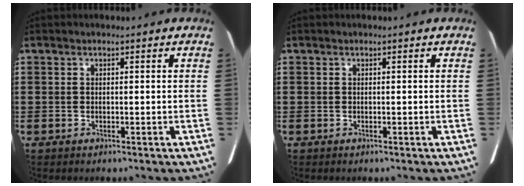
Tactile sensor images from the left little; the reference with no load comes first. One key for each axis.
{"total": 0.0}